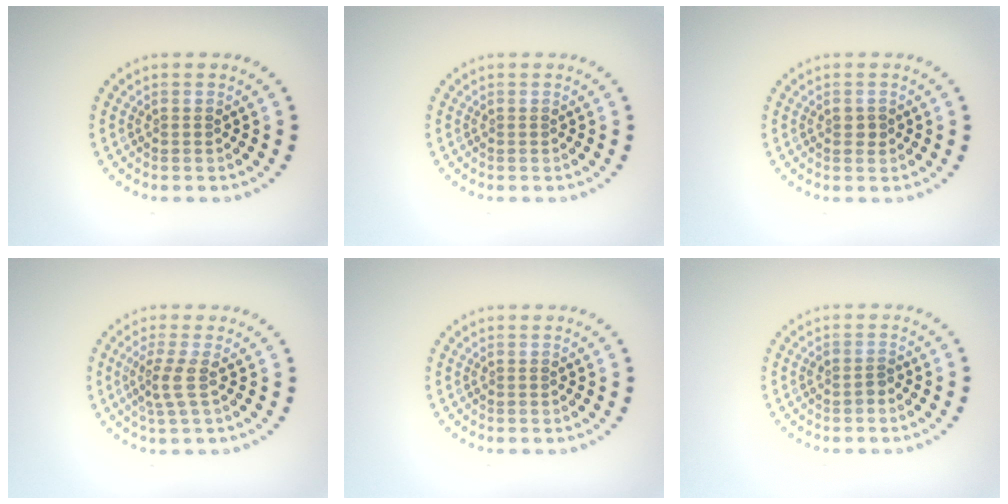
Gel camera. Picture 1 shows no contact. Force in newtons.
{"total": 0.0}
{"total": 1.0, "press": 1.0, "slide": 0.1}
{"total": 2.4, "press": 1.6, "slide": 1.8}
{"total": 0.0}
{"total": 0.9, "press": 0.8, "slide": 0.4}